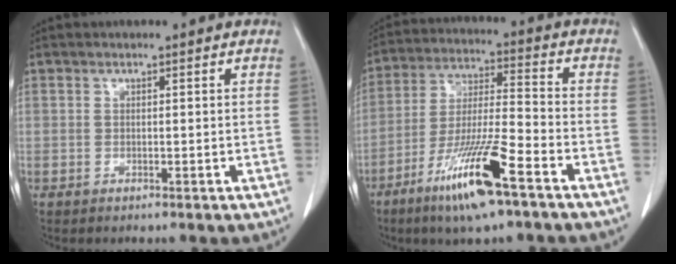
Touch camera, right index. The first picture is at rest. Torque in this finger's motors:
{"motor_torque": [1.71, -0.43, 0.87, 0.21]}